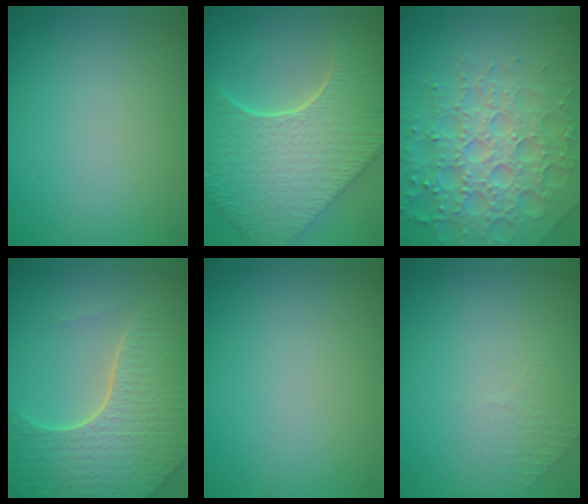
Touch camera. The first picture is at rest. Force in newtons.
{"total": 9.8, "press": 7.1, "slide": 6.7}
{"total": 7.3, "press": 7.1, "slide": 1.7}
{"total": 7.0, "press": 5.2, "slide": 4.7}
{"total": 0.0}
{"total": 1.0, "press": 0.5, "slide": 0.9}